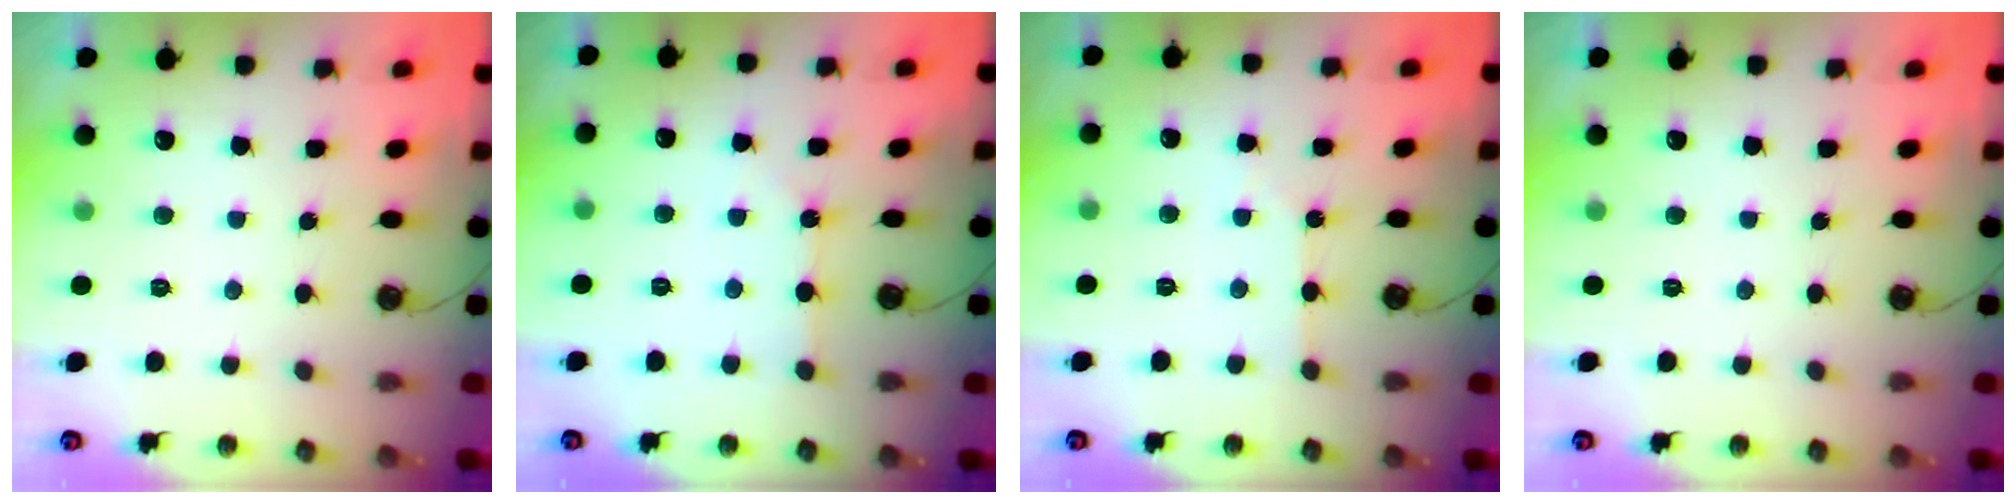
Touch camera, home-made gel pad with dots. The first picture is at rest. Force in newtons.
{"total": 2.7, "press": 2.7, "slide": 0.4}
{"total": 2.6, "press": 2.6, "slide": 0.5}
{"total": 0.0}